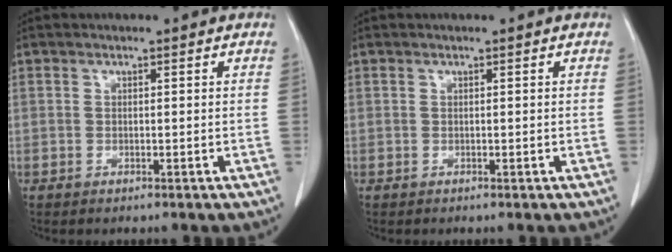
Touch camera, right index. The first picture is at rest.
{"total": 0.0}